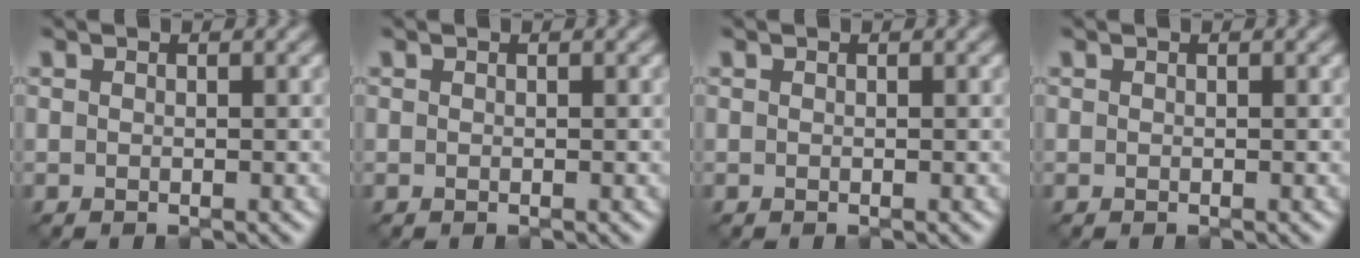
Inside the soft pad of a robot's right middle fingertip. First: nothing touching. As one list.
[{"total": 0.0}, {"total": 0.0}, {"total": 0.0}]